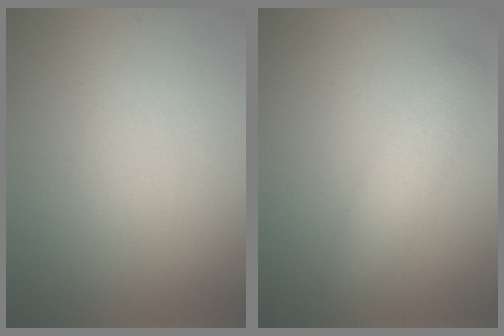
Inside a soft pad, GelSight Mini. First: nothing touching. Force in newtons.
{"total": 2.9, "press": 2.9, "slide": 0.1}